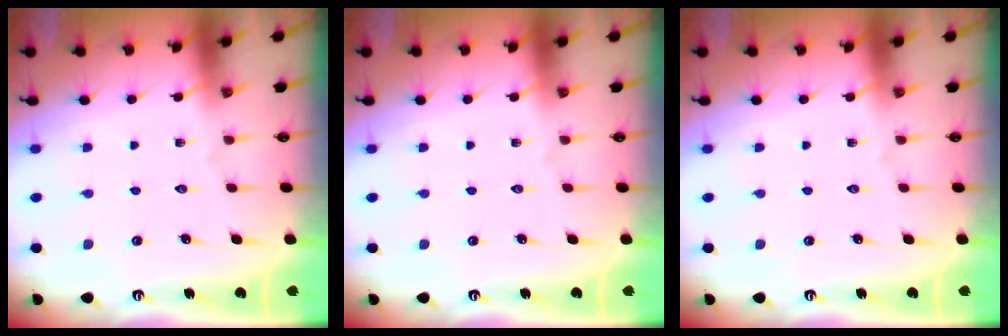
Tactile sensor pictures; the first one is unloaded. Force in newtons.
{"total": 0.0}
{"total": 0.0}